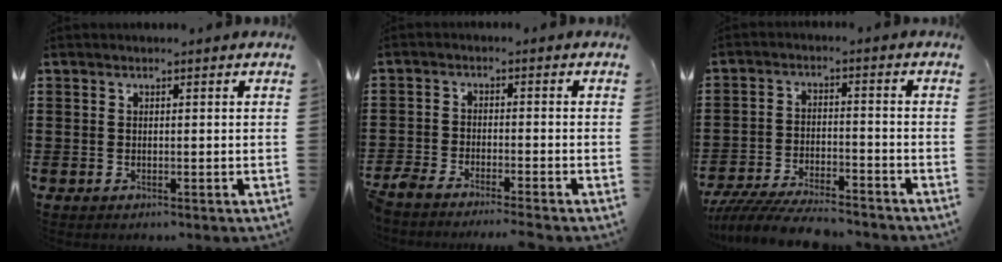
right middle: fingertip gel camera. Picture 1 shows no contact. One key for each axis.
{"total": 3.4, "fx": -3.3, "fy": -0.1, "fz": 0.6, "tx": -0.035, "ty": -0.010, "tz": -0.076}
{"total": 7.1, "fx": -6.7, "fy": 0.8, "fz": 2.0, "tx": -0.037, "ty": 0.004, "tz": -0.129}